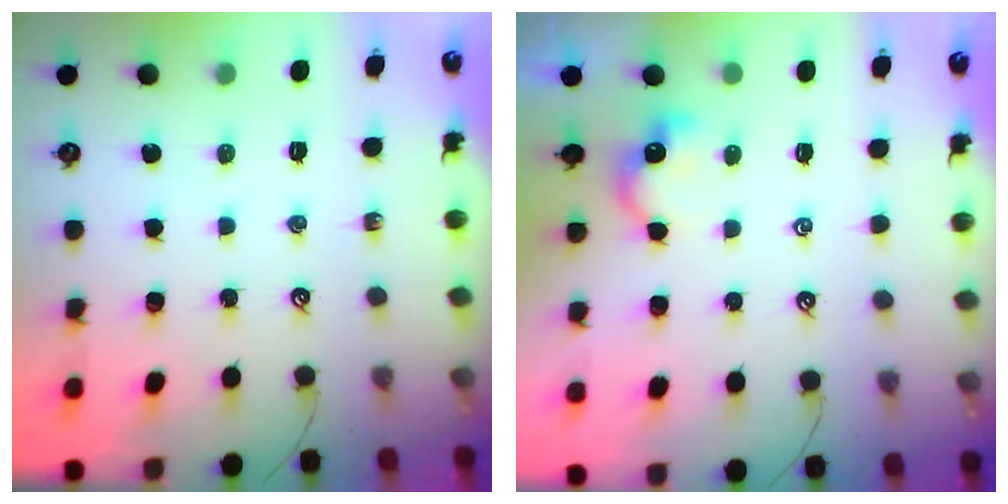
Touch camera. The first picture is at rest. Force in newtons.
{"total": 1.9, "press": 1.9, "slide": 0.4}